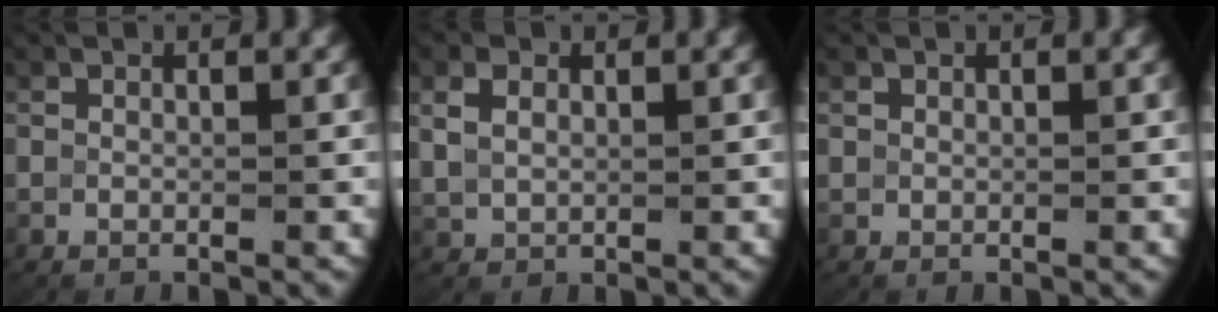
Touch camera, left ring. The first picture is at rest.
{"total": 2.3, "force": [0.9, 1.8, 1.2], "torque": [-0.030, -0.001, 0.023]}
{"total": 0.0}